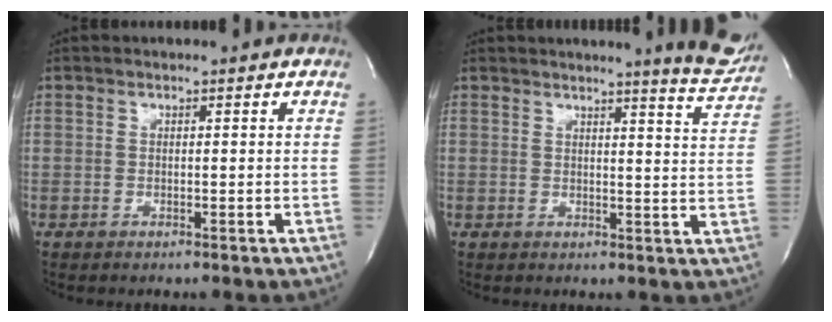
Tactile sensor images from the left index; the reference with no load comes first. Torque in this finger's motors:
{"motor_torque": [0.51, -0.52, 0.13, 0.02]}